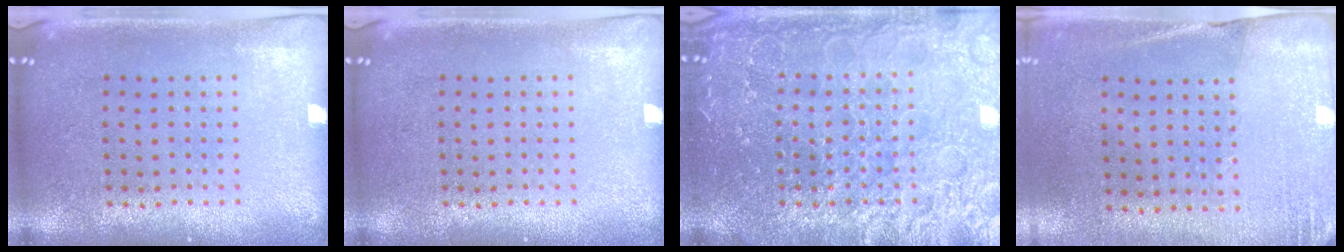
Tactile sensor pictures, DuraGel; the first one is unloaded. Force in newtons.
{"total": 0.0}
{"total": 6.9, "press": 6.9, "slide": 0.9}
{"total": 2.7, "press": 2.4, "slide": 1.2}